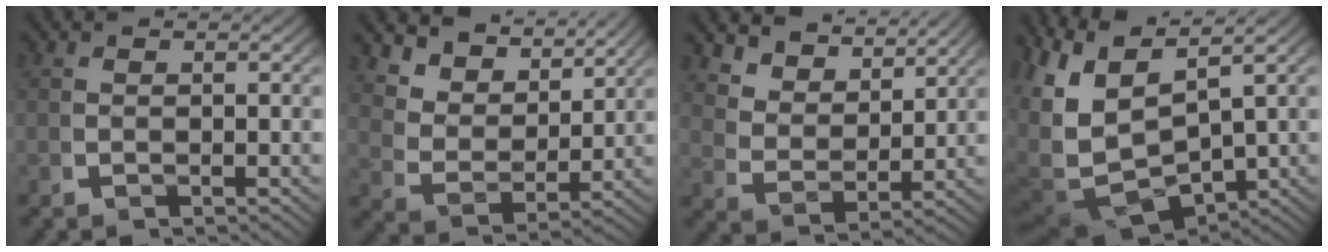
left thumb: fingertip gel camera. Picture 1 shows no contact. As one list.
[{"total": 6.4, "force": [3.8, 3.5, 3.7], "torque": [-0.084, -0.006, 0.067]}, {"total": 5.2, "force": [3.4, 2.7, 2.9], "torque": [-0.063, -0.008, 0.065]}, {"total": 11.8, "force": [-1.0, 8.3, 8.3], "torque": [-0.199, -0.053, 0.013]}]